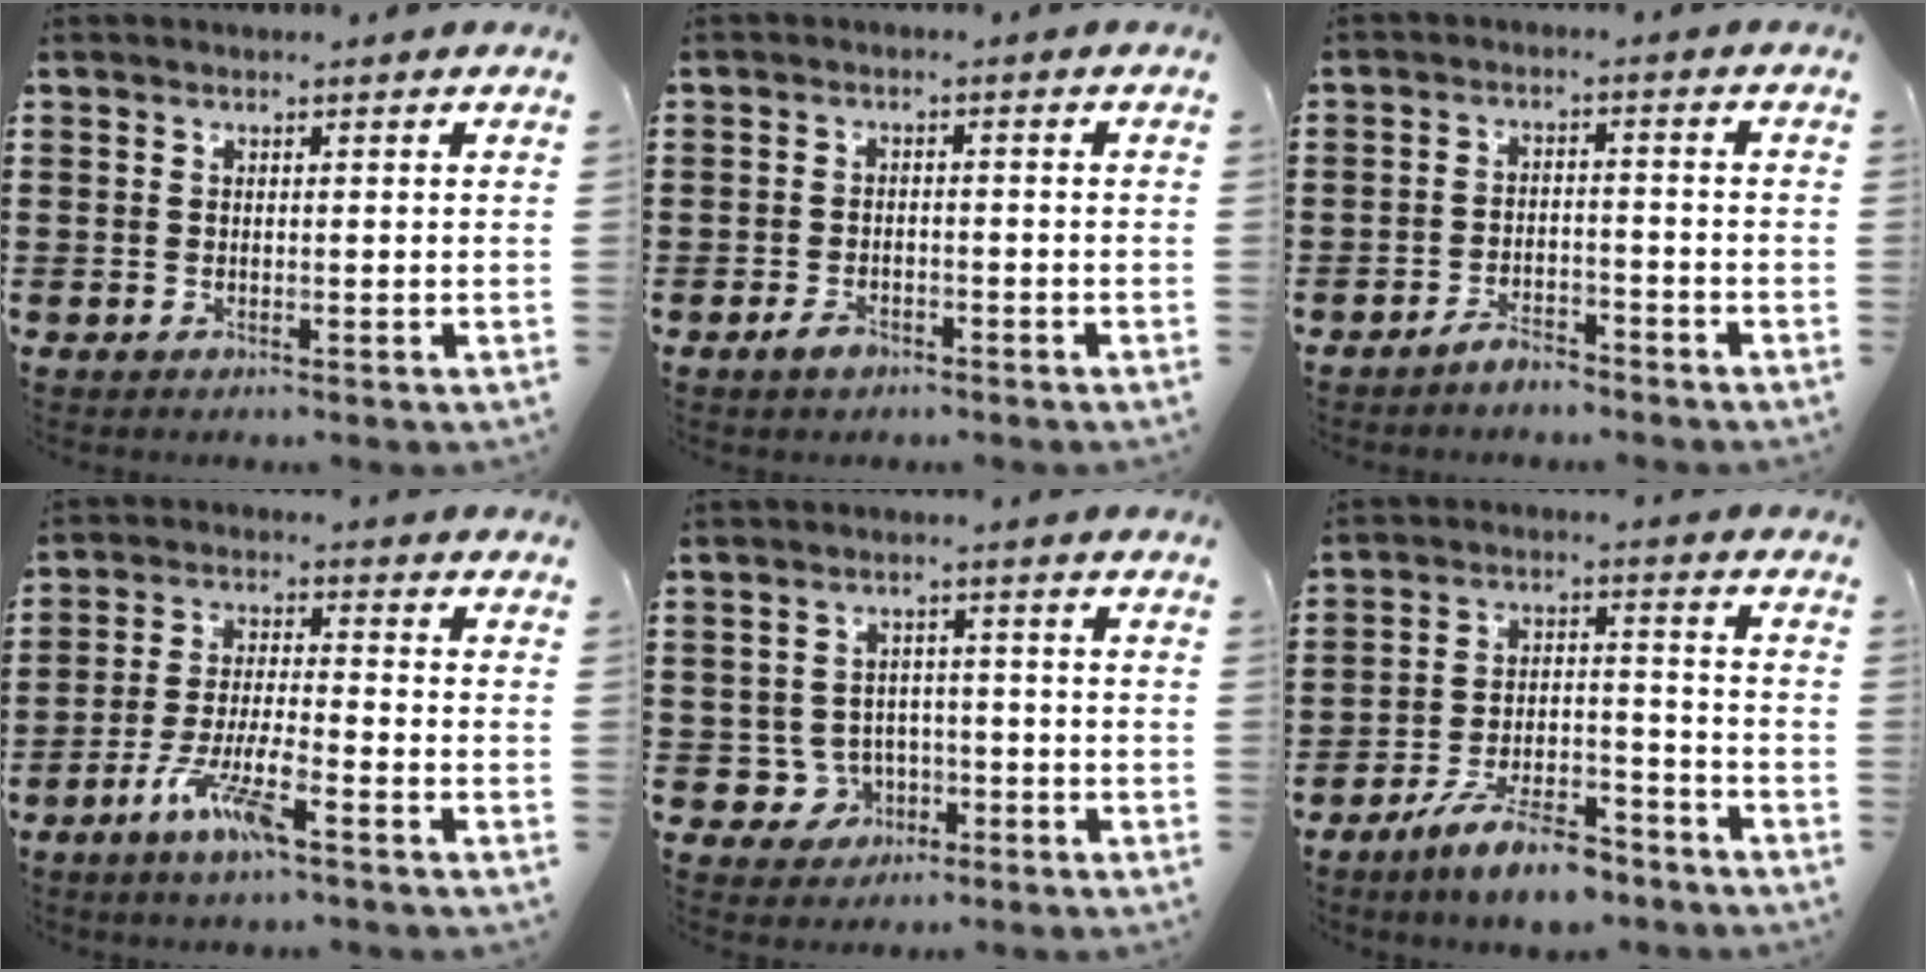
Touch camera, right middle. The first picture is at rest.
{"total": 2.1, "force": [-1.5, 1.0, 1.1], "torque": [-0.022, 0.002, -0.029]}
{"total": 3.4, "force": [-3.2, 0.7, 0.7], "torque": [-0.015, 0.008, -0.064]}
{"total": 7.4, "force": [-4.7, 1.1, 5.7], "torque": [-0.121, -0.007, -0.088]}
{"total": 4.0, "force": [-1.8, 3.5, 1.1], "torque": [-0.031, 0.007, -0.036]}
{"total": 9.1, "force": [-7.6, 1.8, 4.5], "torque": [-0.088, 0.016, -0.145]}